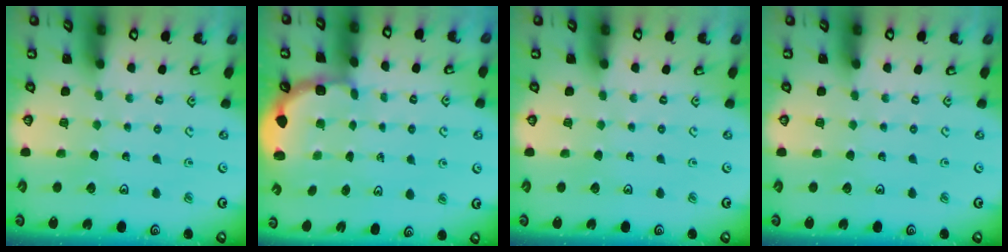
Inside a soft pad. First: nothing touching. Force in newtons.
{"total": 2.7, "press": 2.4, "slide": 1.4}
{"total": 0.0}
{"total": 0.0}